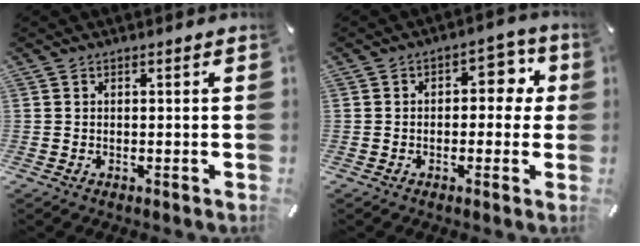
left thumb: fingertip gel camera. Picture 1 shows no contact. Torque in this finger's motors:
{"motor_torque": [-0.07, 0.31, 0.21, 0.34, 0.03]}